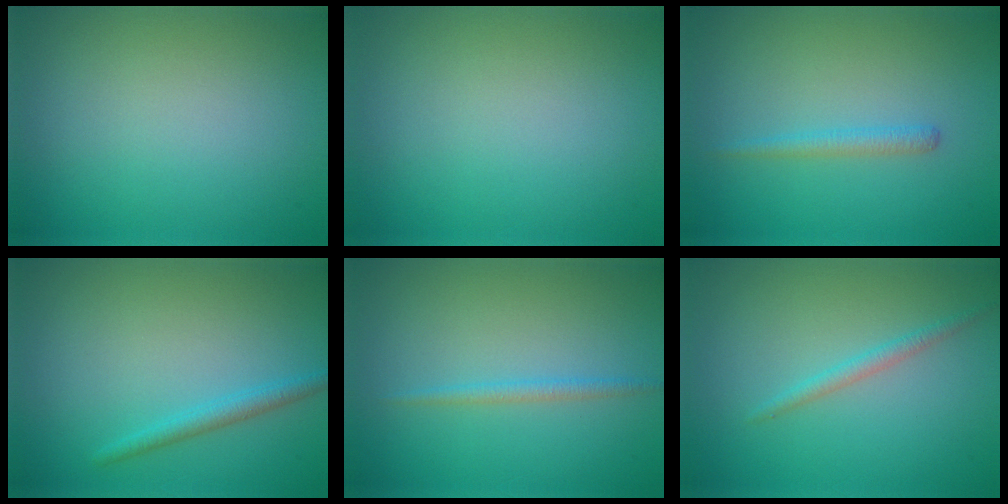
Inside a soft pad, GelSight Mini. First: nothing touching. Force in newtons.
{"total": 0.0}
{"total": 1.3, "press": 1.3, "slide": 0.1}
{"total": 1.8, "press": 1.8, "slide": 0.1}
{"total": 1.2, "press": 1.2, "slide": 0.1}
{"total": 1.3, "press": 1.3, "slide": 0.1}